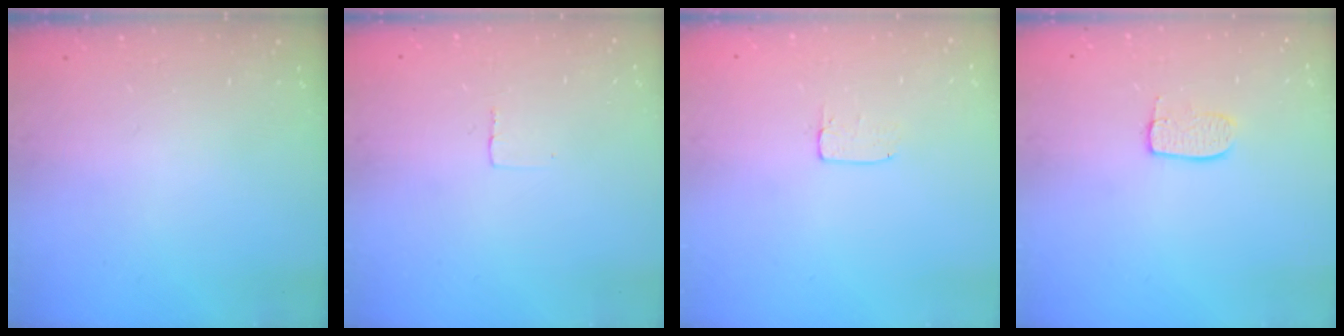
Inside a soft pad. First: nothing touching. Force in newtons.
{"total": 2.4, "press": 2.4, "slide": 0.1}
{"total": 3.7, "press": 3.6, "slide": 0.2}
{"total": 7.1, "press": 7.0, "slide": 0.4}